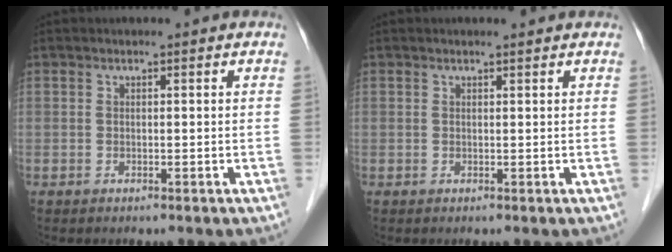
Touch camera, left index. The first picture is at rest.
{"total": 1.0, "force": [0.9, 0.1, 0.5], "torque": [-0.012, 0.005, 0.015]}